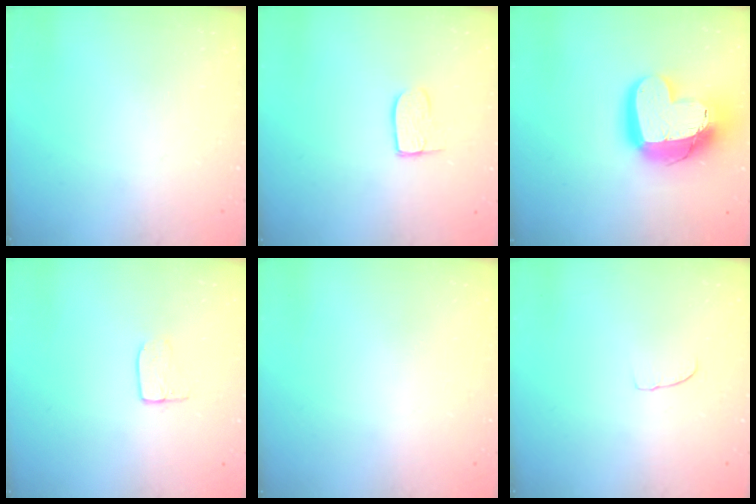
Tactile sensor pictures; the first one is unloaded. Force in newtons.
{"total": 6.7, "press": 6.7, "slide": 0.4}
{"total": 19.5, "press": 19.5, "slide": 1.6}
{"total": 6.1, "press": 6.1, "slide": 0.4}
{"total": 0.0}
{"total": 3.3, "press": 3.3, "slide": 0.3}